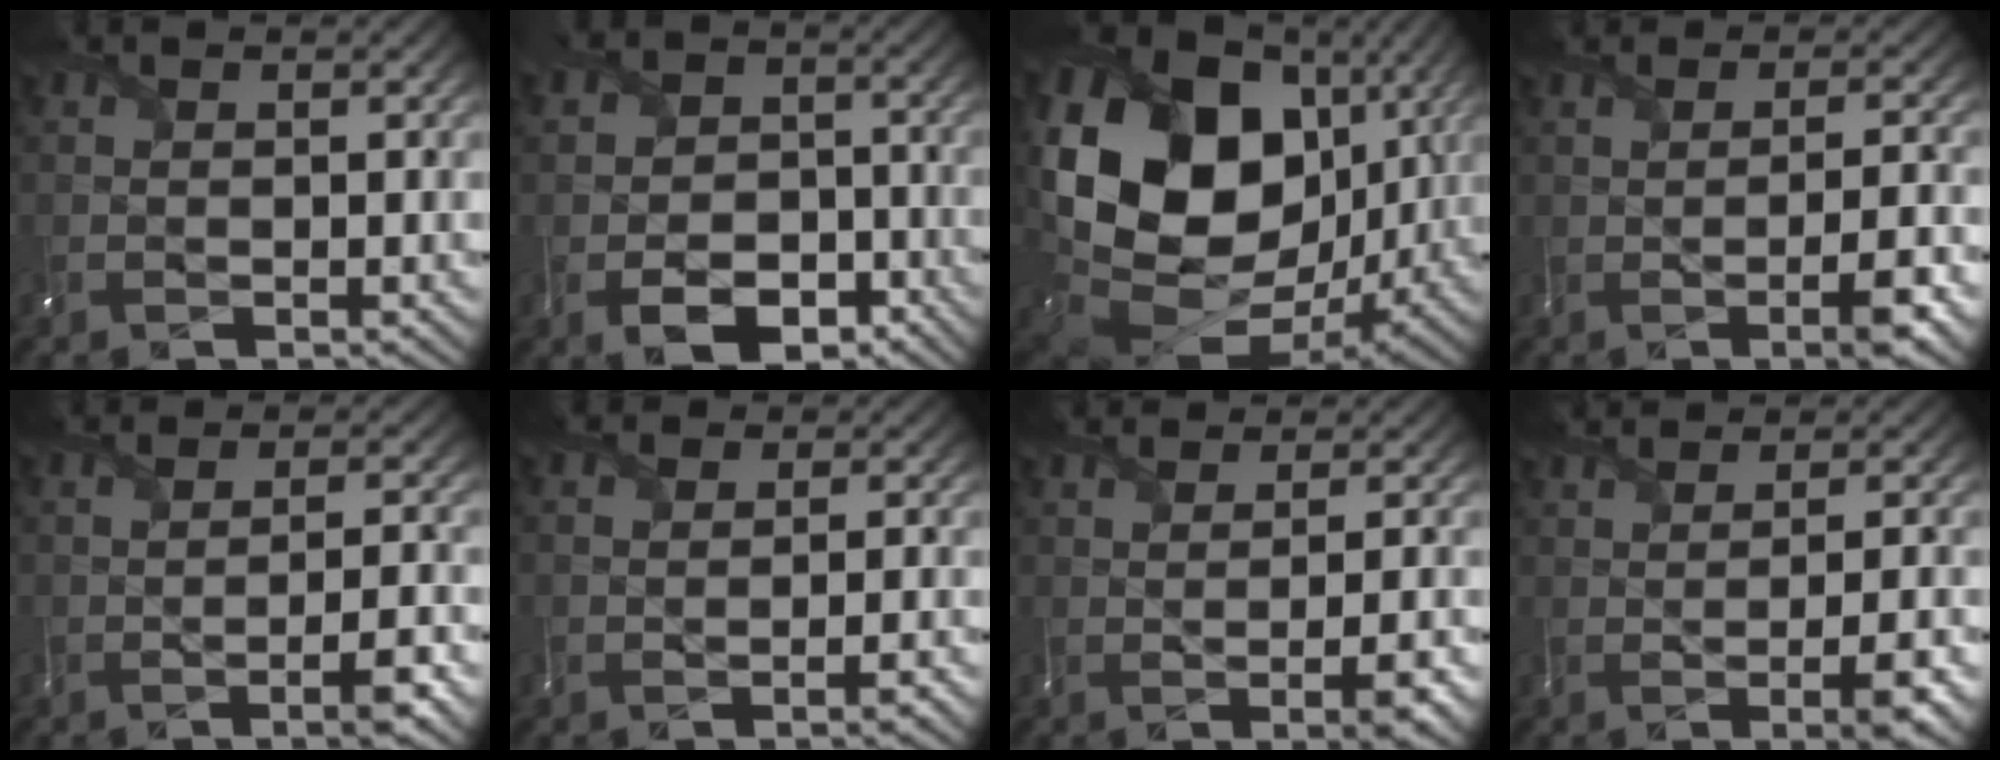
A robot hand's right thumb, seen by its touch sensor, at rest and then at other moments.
{"total": 7.4, "force": [-4.1, 5.1, 3.5], "torque": [-0.041, -0.016, -0.083]}
{"total": 20.7, "force": [2.2, 15.2, 13.9], "torque": [-0.342, -0.023, 0.069]}
{"total": 4.1, "force": [-1.6, 0.2, 3.8], "torque": [-0.052, 0.008, -0.031]}
{"total": 3.7, "force": [-1.9, 0.1, 3.2], "torque": [-0.043, 0.006, -0.039]}
{"total": 2.0, "force": [-0.2, 0.8, 1.8], "torque": [-0.021, 0.009, -0.019]}
{"total": 4.5, "force": [1.4, 1.2, 4.1], "torque": [-0.039, 0.019, 0.001]}
{"total": 4.3, "force": [0.6, 0.7, 4.2], "torque": [-0.046, 0.017, -0.004]}